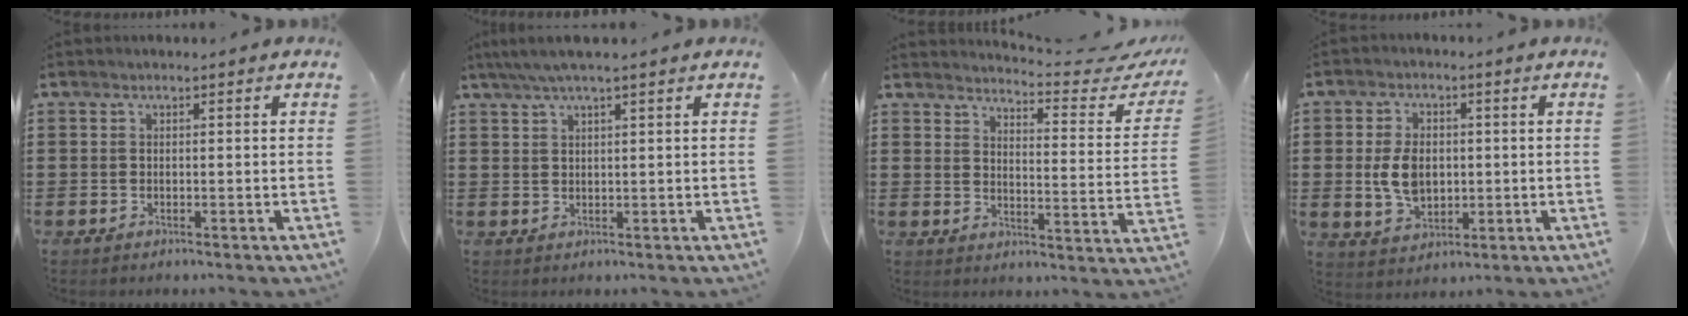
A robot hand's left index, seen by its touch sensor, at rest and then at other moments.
{"total": 2.6, "force": [1.7, 0.1, 2.0], "torque": [-0.043, 0.003, 0.029]}
{"total": 3.9, "force": [3.6, -0.3, 1.5], "torque": [-0.035, -0.036, 0.053]}
{"total": 6.4, "force": [0.1, 4.3, 4.7], "torque": [-0.108, 0.003, -0.007]}